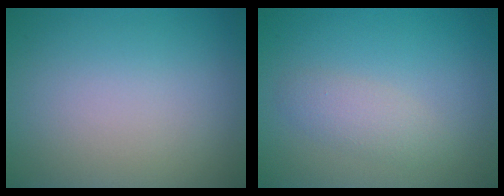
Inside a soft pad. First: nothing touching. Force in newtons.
{"total": 1.9, "press": 1.9, "slide": 0.1}